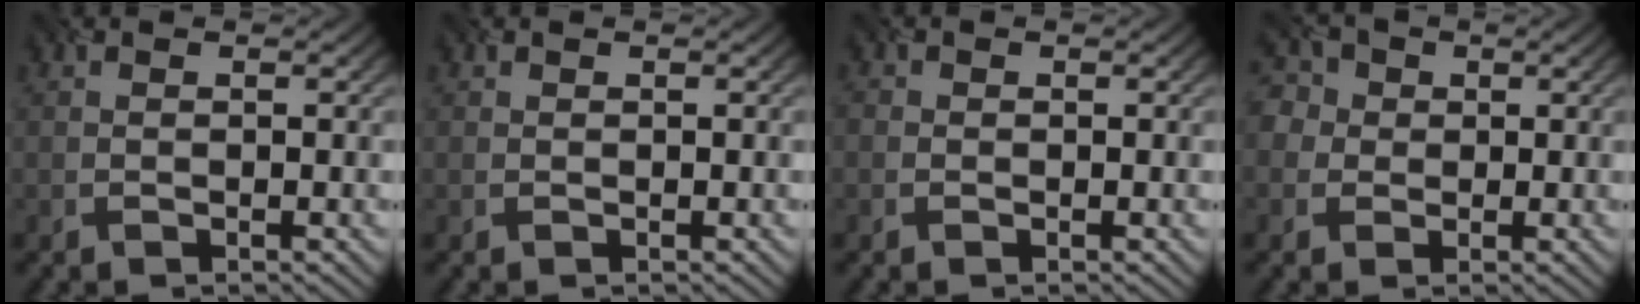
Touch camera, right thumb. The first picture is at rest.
{"total": 0.0}
{"total": 0.6, "force": [-0.4, 0.2, -0.4], "torque": [0.006, -0.005, -0.002]}
{"total": 3.9, "force": [0.3, 3.9, 0.2], "torque": [-0.020, 0.012, -0.020]}